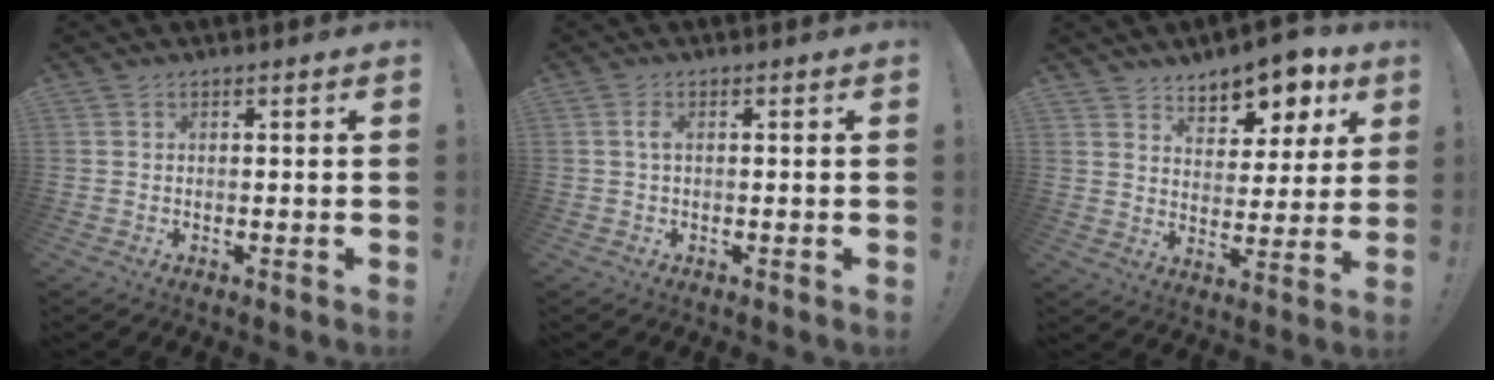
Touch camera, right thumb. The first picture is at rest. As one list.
[{"total": 1.7, "force": [-0.1, 0.5, 1.7], "torque": [-0.033, 0.004, -0.003]}, {"total": 9.0, "force": [7.2, 4.8, 2.6], "torque": [-0.014, -0.066, 0.131]}]